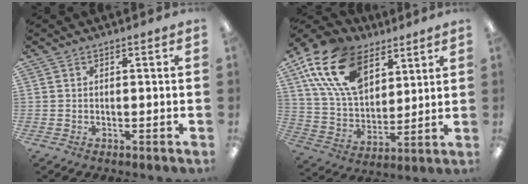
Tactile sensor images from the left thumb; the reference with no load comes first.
{"total": 19.5, "force": [10.5, 11.9, 11.3], "torque": [-0.234, -0.036, 0.192]}